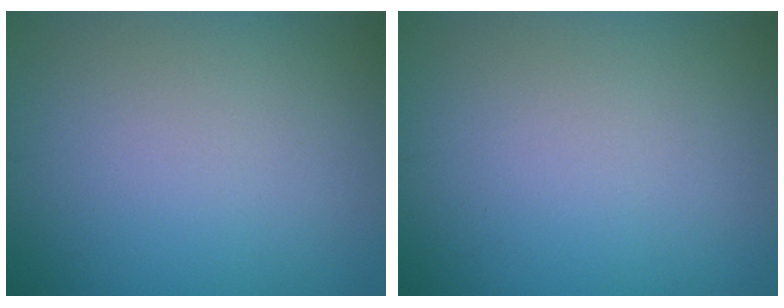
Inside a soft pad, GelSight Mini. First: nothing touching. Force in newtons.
{"total": 0.0}